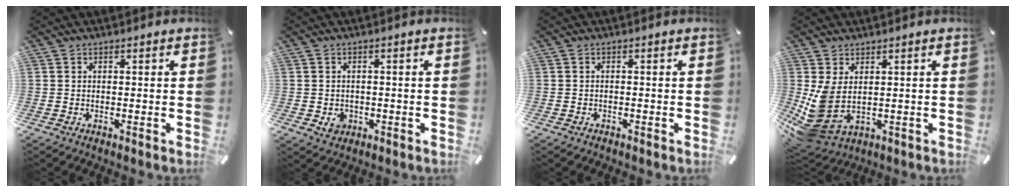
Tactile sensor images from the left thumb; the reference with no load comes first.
{"total": 2.9, "force": [-0.8, 2.6, 1.1], "torque": [-0.011, 0.000, -0.015]}
{"total": 0.8, "force": [-0.6, 0.5, 0.0], "torque": [-0.002, 0.001, -0.014]}
{"total": 8.0, "force": [0.6, 5.1, 6.1], "torque": [-0.155, -0.025, 0.014]}